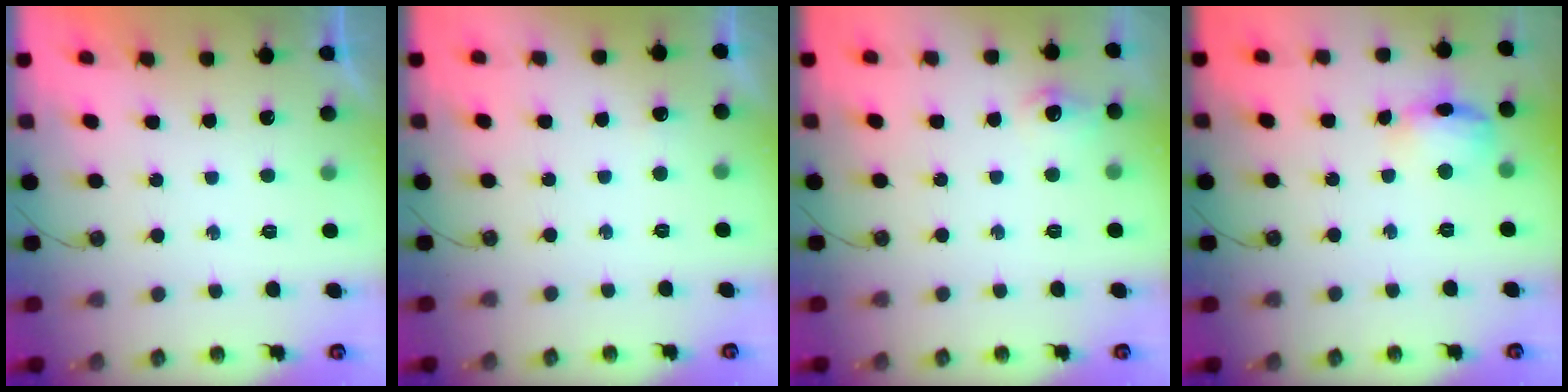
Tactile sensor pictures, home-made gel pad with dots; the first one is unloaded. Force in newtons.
{"total": 2.9, "press": 2.8, "slide": 0.6}
{"total": 7.4, "press": 7.4, "slide": 0.8}
{"total": 11.1, "press": 11.0, "slide": 1.0}